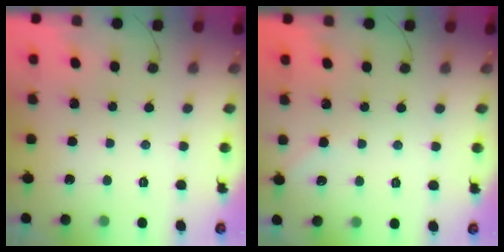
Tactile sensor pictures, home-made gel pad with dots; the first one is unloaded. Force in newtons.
{"total": 2.2, "press": 2.2, "slide": 0.3}